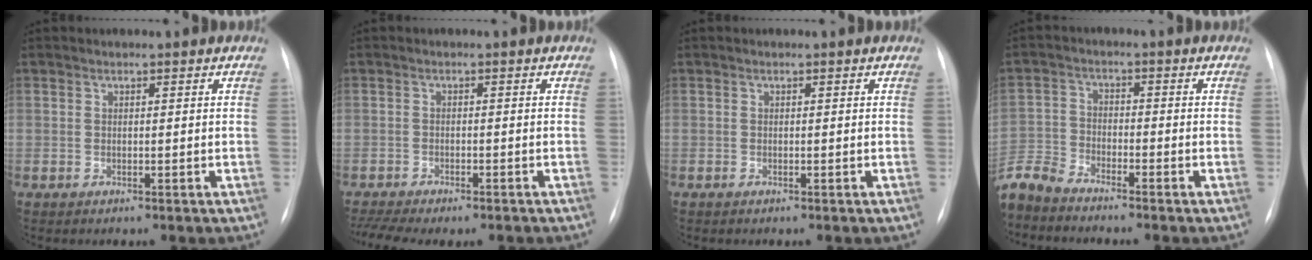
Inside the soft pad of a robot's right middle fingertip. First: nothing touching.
{"total": 9.0, "force": [-7.8, 1.8, 4.0], "torque": [-0.064, 0.003, -0.112]}
{"total": 0.0}
{"total": 7.2, "force": [-6.9, 1.2, 1.5], "torque": [-0.039, -0.006, -0.141]}